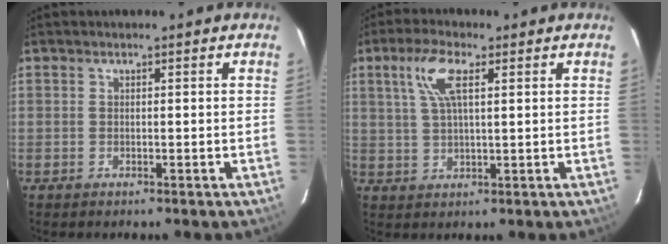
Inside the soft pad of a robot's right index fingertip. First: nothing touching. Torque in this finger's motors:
{"motor_torque": [0.60, 0.10, 0.42, 0.12]}